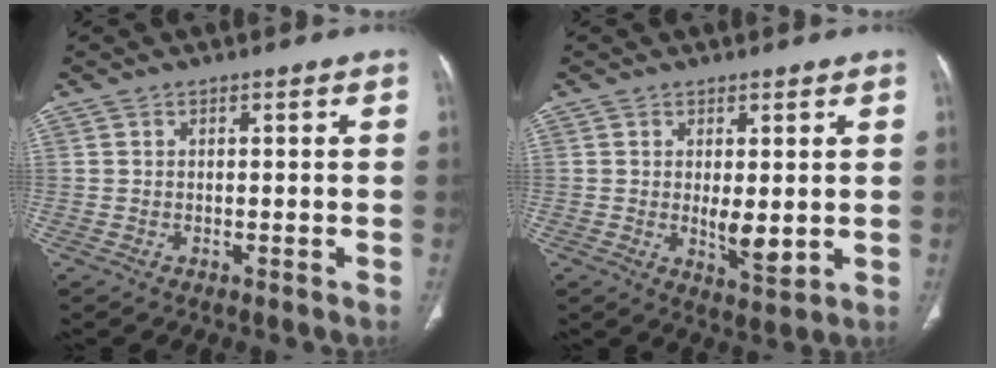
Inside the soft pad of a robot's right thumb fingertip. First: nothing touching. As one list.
[{"total": 5.1, "force": [0.1, 2.0, 4.8], "torque": [-0.071, -0.017, 0.011]}]